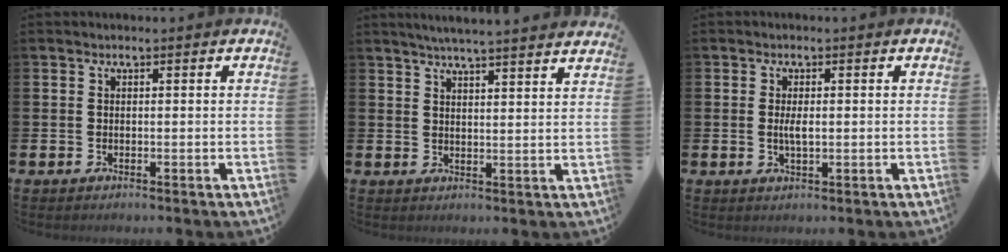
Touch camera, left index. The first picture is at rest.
{"total": 4.7, "force": [4.6, -0.8, 0.8], "torque": [-0.023, -0.024, 0.081]}
{"total": 2.2, "force": [0.1, 0.8, 2.1], "torque": [-0.033, -0.001, -0.002]}